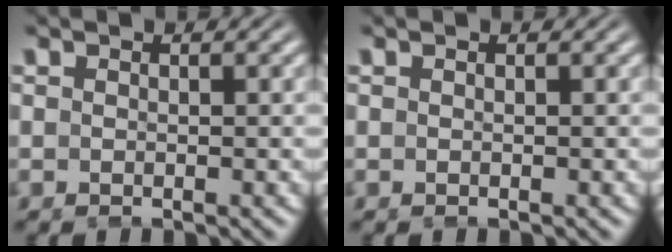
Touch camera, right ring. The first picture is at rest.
{"total": 0.0}